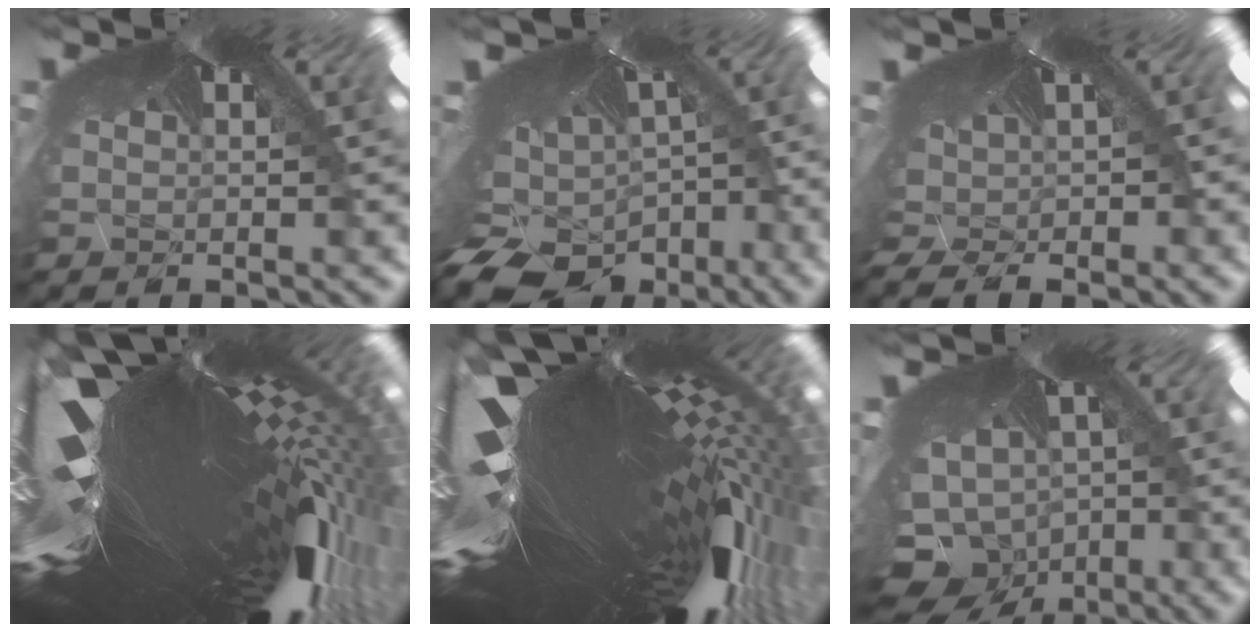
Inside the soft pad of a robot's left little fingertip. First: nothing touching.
{"total": 11.0, "force": [-10.5, 3.0, 1.5], "torque": [-0.019, -0.078, -0.160]}
{"total": 3.2, "force": [-2.5, 0.6, 1.9], "torque": [-0.056, -0.031, -0.016]}
{"total": 6.9, "force": [-5.2, 0.0, 4.5], "torque": [-0.108, -0.099, -0.033]}
{"total": 6.7, "force": [-4.7, -0.4, 4.8], "torque": [-0.096, -0.100, -0.028]}
{"total": 10.3, "force": [-9.3, 4.1, 1.5], "torque": [-0.029, -0.077, -0.134]}